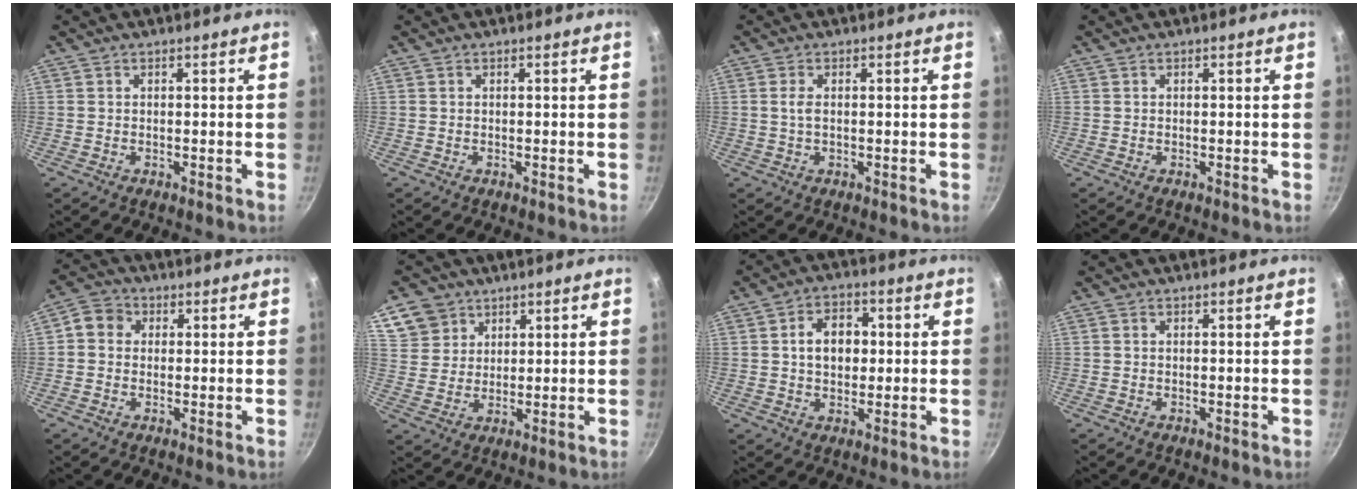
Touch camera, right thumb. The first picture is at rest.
{"total": 0.0}
{"total": 1.8, "force": [0.1, 0.8, 1.6], "torque": [-0.037, 0.002, 0.001]}
{"total": 0.0}
{"total": 4.9, "force": [0.6, 4.4, 2.1], "torque": [-0.020, 0.008, -0.005]}
{"total": 7.7, "force": [4.5, 6.0, 1.6], "torque": [-0.005, -0.002, 0.088]}
{"total": 7.9, "force": [0.9, 5.8, 5.3], "torque": [-0.054, 0.010, 0.009]}
{"total": 0.0}